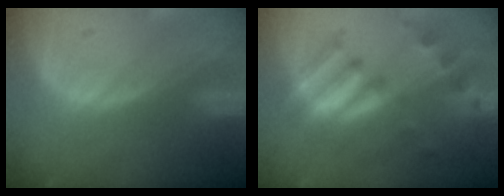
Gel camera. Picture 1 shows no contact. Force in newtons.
{"total": 9.4, "press": 8.3, "slide": 4.3}